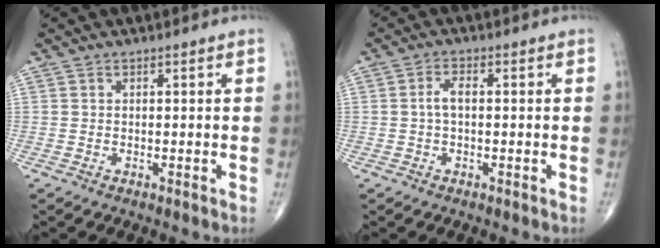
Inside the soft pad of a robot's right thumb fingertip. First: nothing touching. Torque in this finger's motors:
{"motor_torque": [0.12, 0.03, 0.42, 0.08, 0.02]}